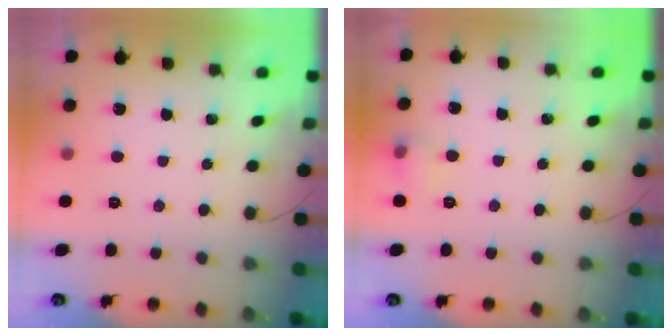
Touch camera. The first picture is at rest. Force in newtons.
{"total": 5.3, "press": 5.1, "slide": 1.5}